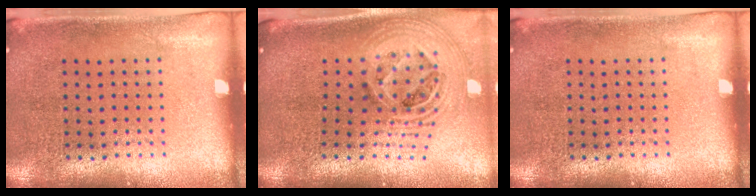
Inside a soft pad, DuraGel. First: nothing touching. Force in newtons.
{"total": 2.7, "press": 1.9, "slide": 1.9}
{"total": 0.0}